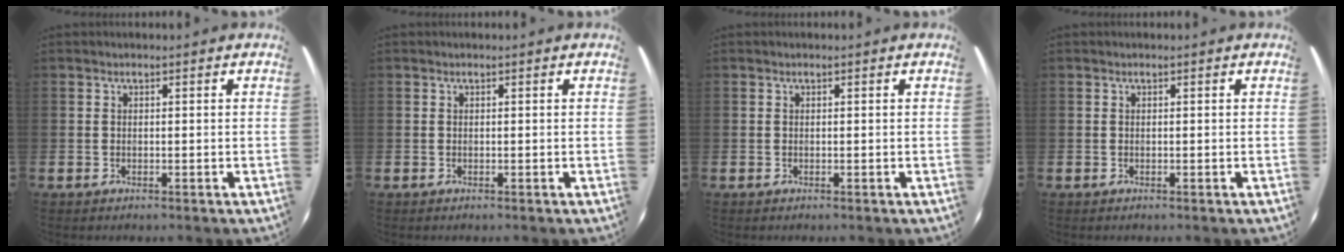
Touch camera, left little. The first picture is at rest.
{"total": 0.0}
{"total": 0.0}
{"total": 0.0}